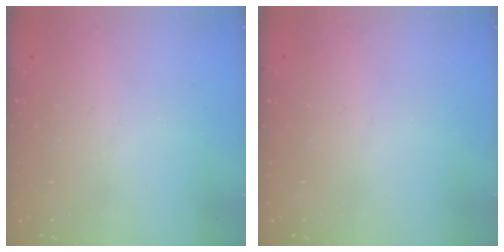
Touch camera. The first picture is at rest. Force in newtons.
{"total": 0.0}